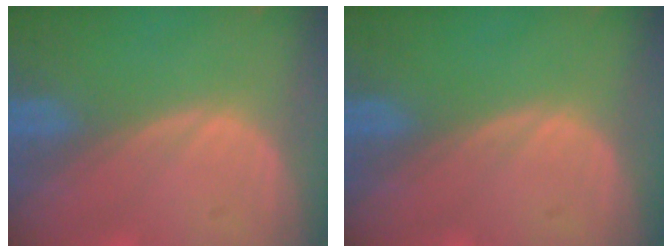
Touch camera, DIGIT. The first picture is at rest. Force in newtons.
{"total": 0.0}